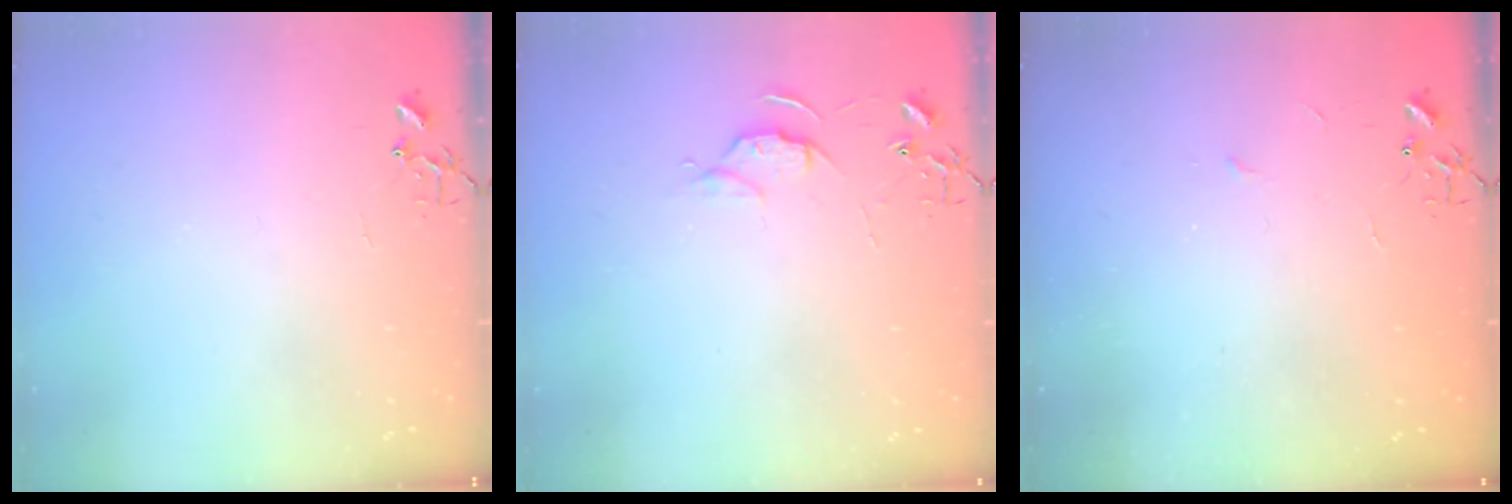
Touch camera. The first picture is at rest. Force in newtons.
{"total": 5.7, "press": 5.6, "slide": 0.6}
{"total": 2.3, "press": 2.3, "slide": 0.4}